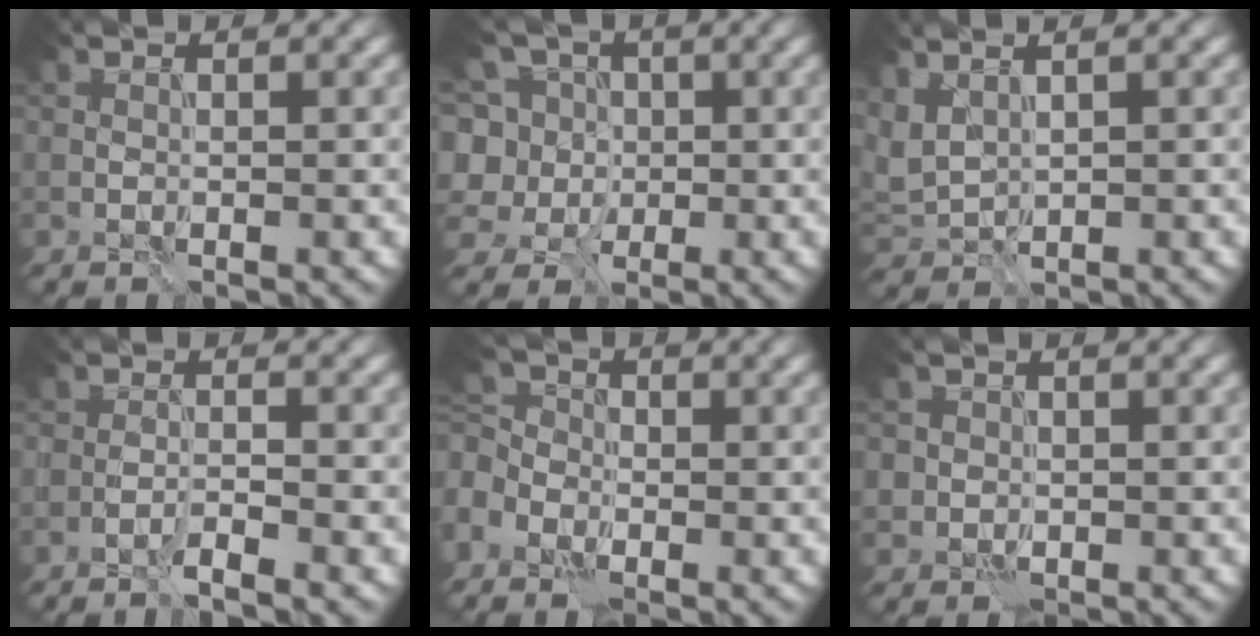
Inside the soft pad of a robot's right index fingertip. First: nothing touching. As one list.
[{"total": 7.8, "force": [1.2, 7.0, 3.1], "torque": [-0.074, 0.032, -0.005]}, {"total": 2.9, "force": [1.5, 1.6, 1.9], "torque": [-0.058, 0.008, 0.038]}, {"total": 1.9, "force": [-1.4, 0.1, 1.3], "torque": [-0.019, 0.005, -0.032]}, {"total": 4.7, "force": [-2.2, 3.3, 2.5], "torque": [-0.052, -0.001, -0.041]}, {"total": 1.2, "force": [0.1, 1.2, 0.0], "torque": [0.012, 0.000, -0.001]}]